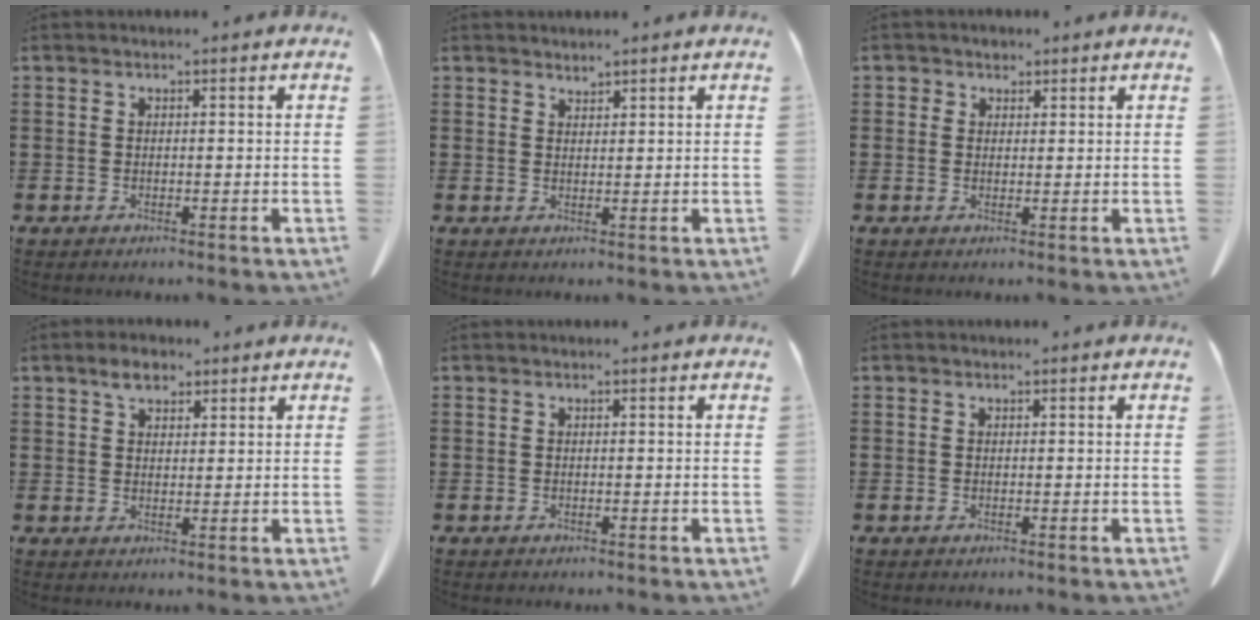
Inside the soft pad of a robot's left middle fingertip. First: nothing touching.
{"total": 1.3, "force": [1.3, 0.1, 0.0], "torque": [-0.002, -0.002, 0.026]}
{"total": 1.6, "force": [1.1, 1.2, 0.4], "torque": [-0.003, 0.002, 0.018]}
{"total": 3.6, "force": [2.6, 1.6, 1.9], "torque": [-0.035, 0.003, 0.045]}
{"total": 0.0}
{"total": 0.0}